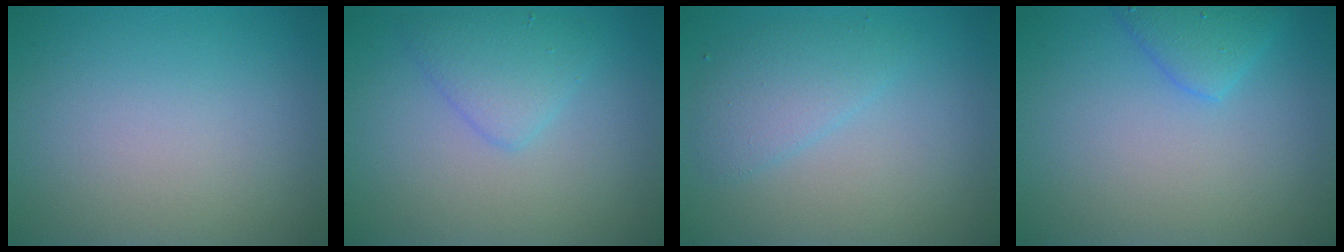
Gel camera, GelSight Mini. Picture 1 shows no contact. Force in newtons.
{"total": 2.6, "press": 2.6, "slide": 0.1}
{"total": 2.5, "press": 2.5, "slide": 0.1}
{"total": 2.5, "press": 2.5, "slide": 0.2}